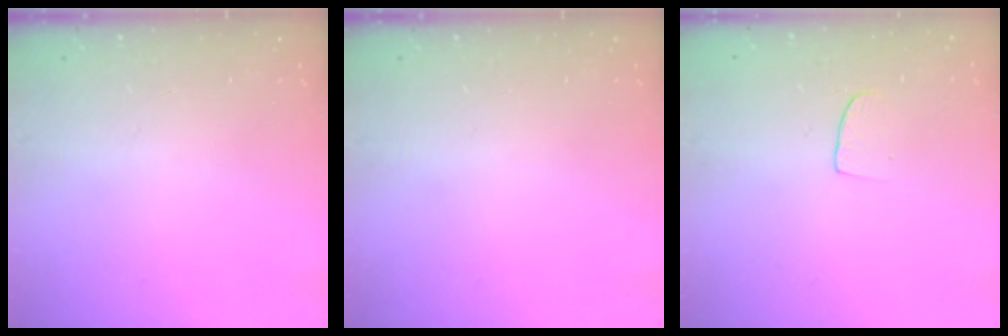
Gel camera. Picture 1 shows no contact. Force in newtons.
{"total": 0.0}
{"total": 6.0, "press": 5.9, "slide": 0.5}